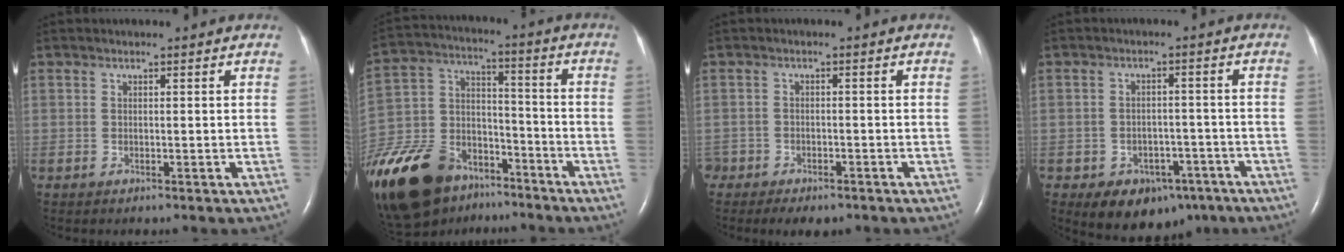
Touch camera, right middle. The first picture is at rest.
{"total": 26.3, "force": [-17.7, 14.3, 13.3], "torque": [-0.372, -0.016, -0.311]}
{"total": 7.0, "force": [-5.3, 3.7, 2.6], "torque": [-0.043, 0.001, -0.076]}
{"total": 8.4, "force": [-5.1, 5.8, 3.4], "torque": [-0.044, 0.017, -0.061]}